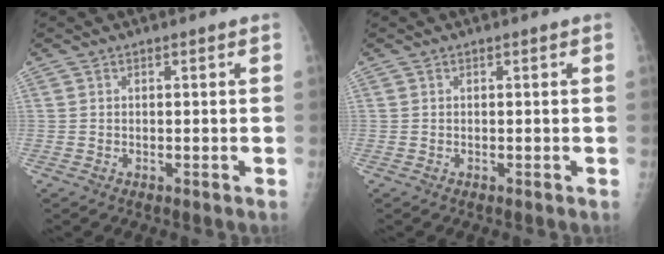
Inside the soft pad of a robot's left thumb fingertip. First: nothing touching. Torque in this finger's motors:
{"motor_torque": [0.00, 0.00, 0.02, 0.01, 0.00]}